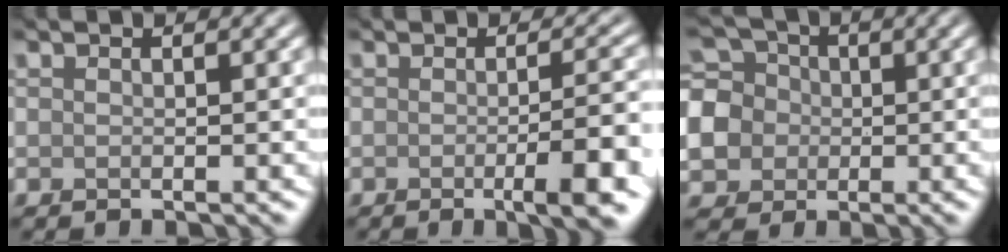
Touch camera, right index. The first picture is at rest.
{"total": 5.7, "force": [-1.5, 1.2, 5.4], "torque": [-0.071, 0.000, -0.025]}
{"total": 9.8, "force": [-1.7, 8.9, 3.7], "torque": [-0.098, 0.006, -0.059]}